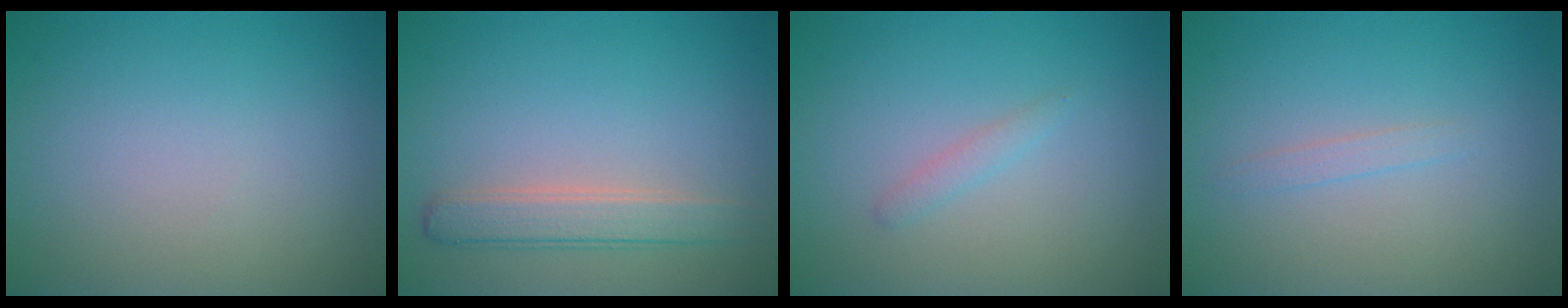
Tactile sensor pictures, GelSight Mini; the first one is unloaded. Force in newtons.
{"total": 2.8, "press": 2.8, "slide": 0.1}
{"total": 0.9, "press": 0.9, "slide": 0.0}
{"total": 0.8, "press": 0.8, "slide": 0.0}